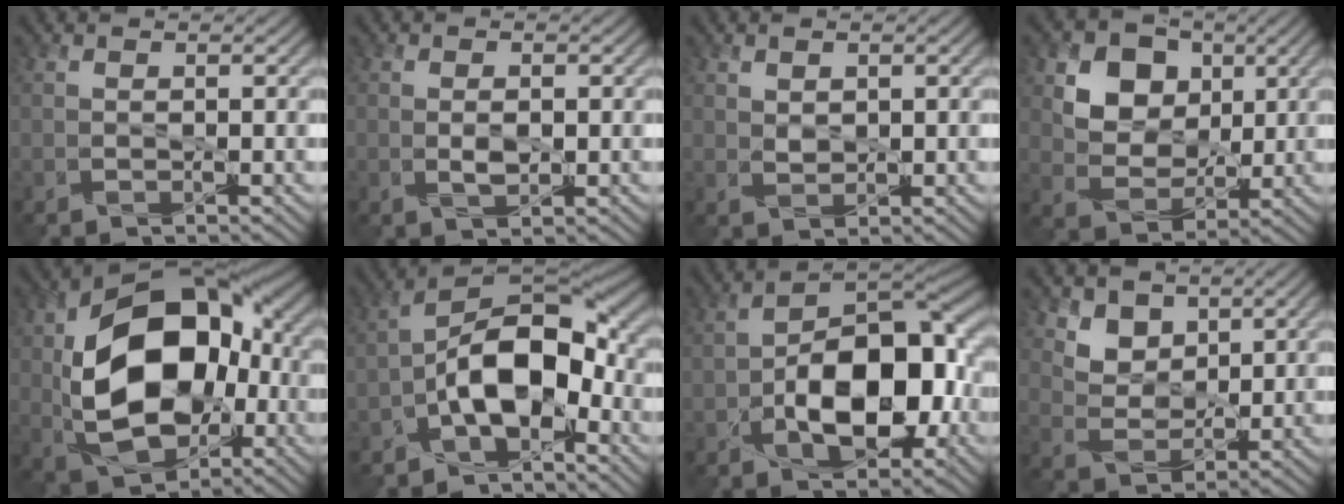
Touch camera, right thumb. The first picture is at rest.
{"total": 1.9, "force": [-0.1, 0.8, 1.7], "torque": [-0.038, -0.001, 0.000]}
{"total": 1.5, "force": [1.0, 0.8, 0.8], "torque": [-0.029, 0.001, 0.015]}
{"total": 9.1, "force": [3.2, 6.8, 5.0], "torque": [-0.103, 0.002, 0.056]}
{"total": 16.5, "force": [-0.2, 10.8, 12.6], "torque": [-0.215, -0.011, 0.008]}
{"total": 11.2, "force": [-3.7, 5.5, 9.0], "torque": [-0.145, 0.013, -0.076]}
{"total": 12.6, "force": [-3.2, 6.4, 10.3], "torque": [-0.147, -0.004, -0.055]}
{"total": 5.4, "force": [3.4, 3.6, 2.3], "torque": [-0.065, -0.028, 0.070]}